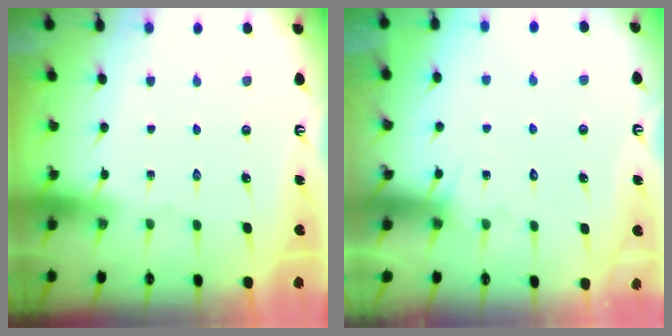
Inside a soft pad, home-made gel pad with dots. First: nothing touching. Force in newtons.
{"total": 6.6, "press": 6.6, "slide": 0.5}